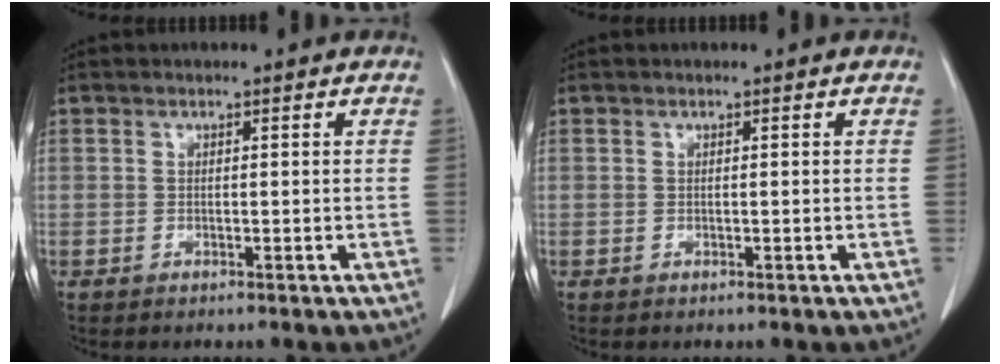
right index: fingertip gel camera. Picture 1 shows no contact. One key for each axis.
{"total": 0.0}